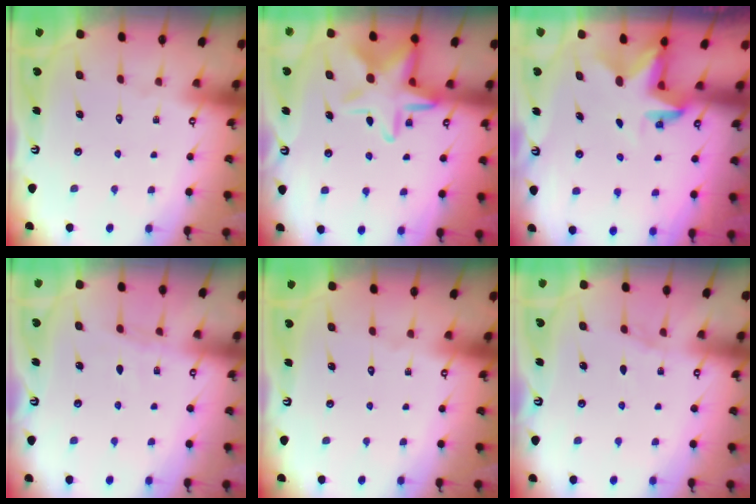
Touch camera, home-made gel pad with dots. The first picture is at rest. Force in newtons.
{"total": 13.5, "press": 13.5, "slide": 1.2}
{"total": 3.0, "press": 3.0, "slide": 0.2}
{"total": 3.8, "press": 3.7, "slide": 0.5}
{"total": 0.0}
{"total": 3.7, "press": 3.7, "slide": 0.3}